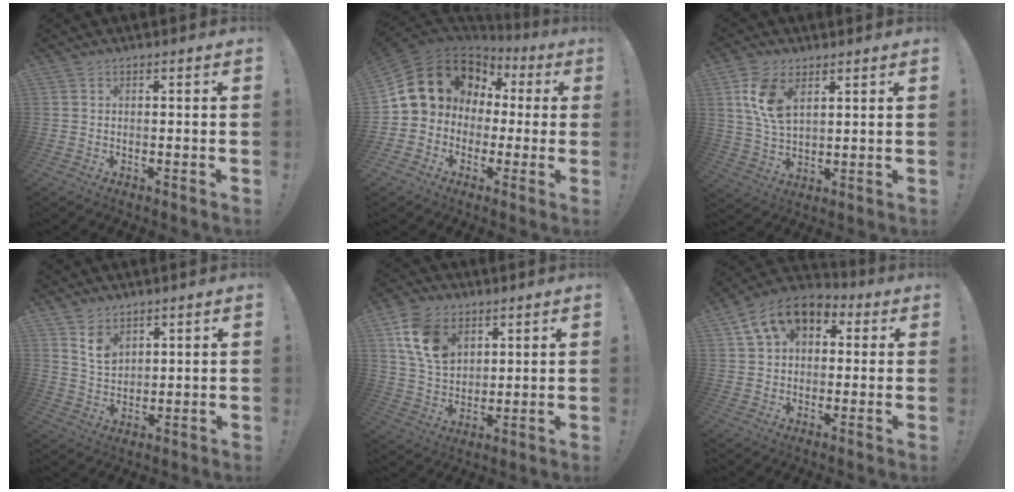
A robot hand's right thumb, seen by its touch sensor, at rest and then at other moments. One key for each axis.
{"total": 15.4, "fx": 4.2, "fy": 13.0, "fz": 7.1, "tx": -0.115, "ty": -0.013, "tz": 0.105}
{"total": 10.6, "fx": 4.9, "fy": 6.1, "fz": 7.2, "tx": -0.137, "ty": -0.012, "tz": 0.090}
{"total": 6.8, "fx": 4.5, "fy": 4.2, "fz": 2.9, "tx": -0.044, "ty": -0.031, "tz": 0.084}
{"total": 14.4, "fx": 6.7, "fy": 10.0, "fz": 7.9, "tx": -0.140, "ty": -0.019, "tz": 0.133}
{"total": 12.5, "fx": 5.7, "fy": 8.6, "fz": 7.0, "tx": -0.109, "ty": -0.016, "tz": 0.111}